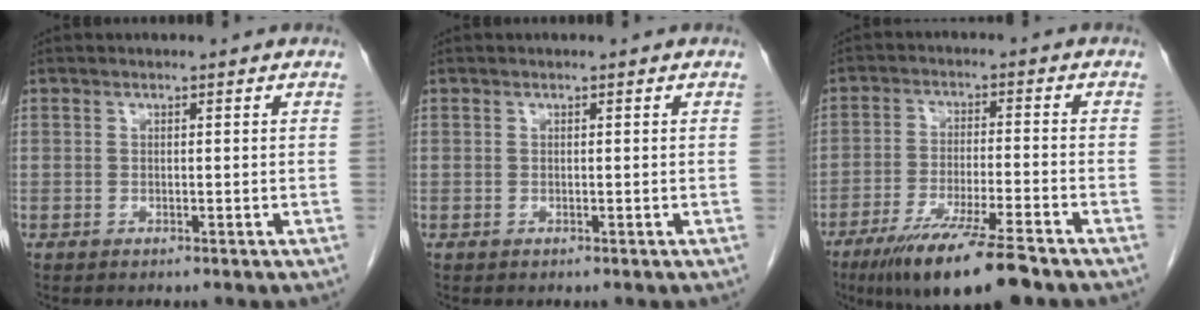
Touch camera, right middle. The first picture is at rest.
{"total": 0.0}
{"total": 12.3, "force": [-8.7, 0.5, 8.7], "torque": [-0.147, -0.033, -0.144]}